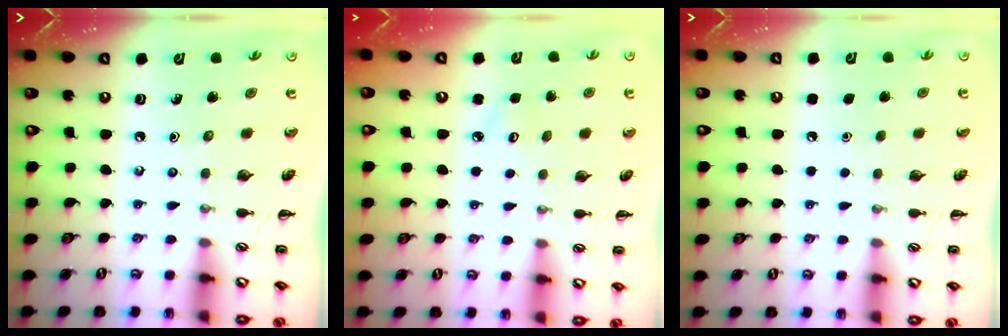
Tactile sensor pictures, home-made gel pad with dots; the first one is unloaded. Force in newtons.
{"total": 3.4, "press": 3.3, "slide": 0.8}
{"total": 1.8, "press": 1.8, "slide": 0.1}